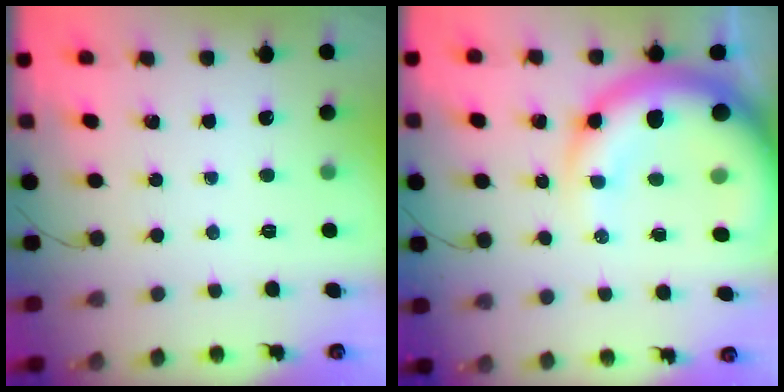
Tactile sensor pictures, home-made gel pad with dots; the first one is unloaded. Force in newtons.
{"total": 18.5, "press": 17.9, "slide": 4.5}